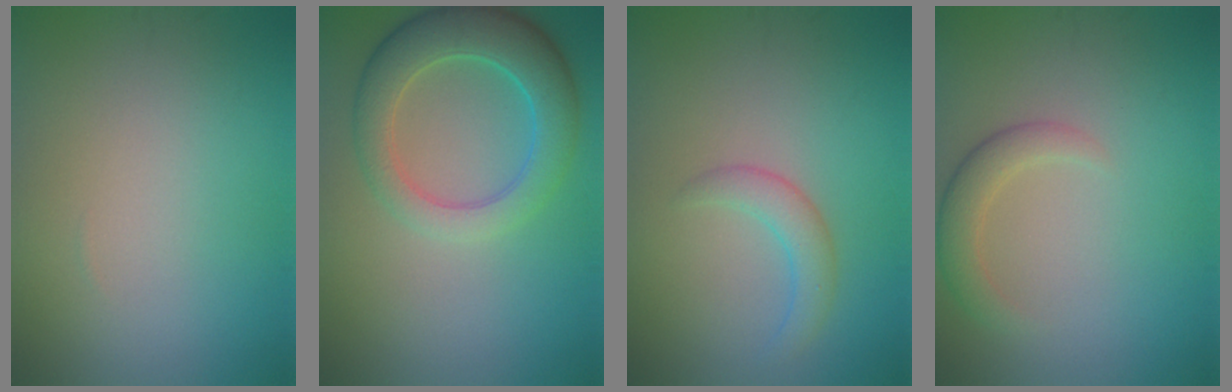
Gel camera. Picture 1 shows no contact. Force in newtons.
{"total": 6.2, "press": 6.2, "slide": 0.3}
{"total": 2.4, "press": 2.4, "slide": 0.0}
{"total": 2.5, "press": 2.5, "slide": 0.2}